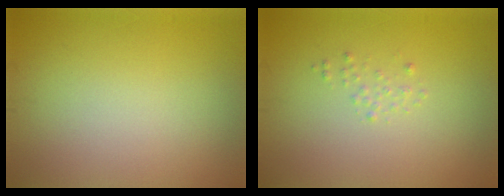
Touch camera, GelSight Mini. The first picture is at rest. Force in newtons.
{"total": 0.7, "press": 0.7, "slide": 0.1}